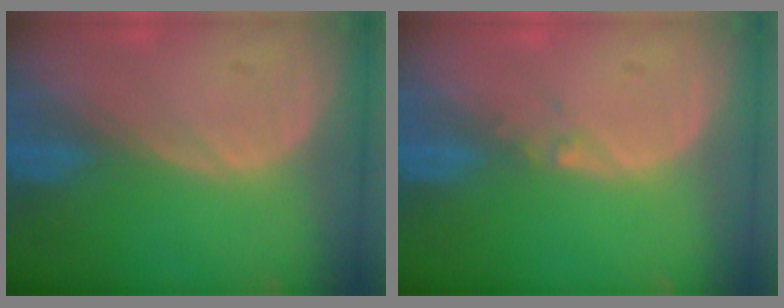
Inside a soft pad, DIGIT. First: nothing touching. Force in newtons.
{"total": 0.7, "press": 0.6, "slide": 0.4}